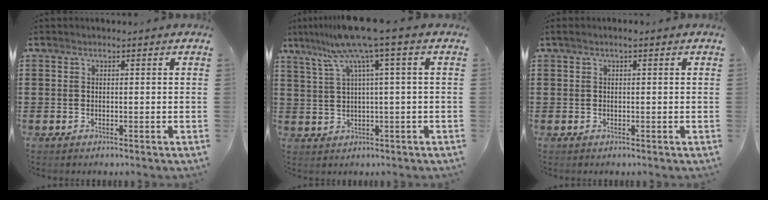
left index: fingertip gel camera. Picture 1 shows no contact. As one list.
[{"total": 8.9, "force": [4.2, -0.6, 7.8], "torque": [-0.174, -0.018, 0.067]}, {"total": 0.8, "force": [0.2, 0.1, 0.8], "torque": [-0.014, 0.001, 0.004]}]